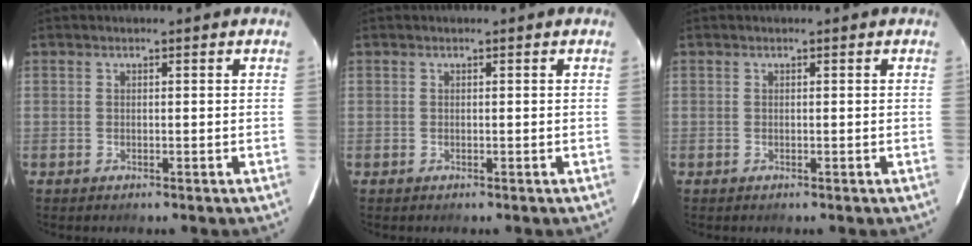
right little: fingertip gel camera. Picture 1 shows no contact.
{"total": 0.0}
{"total": 0.0}